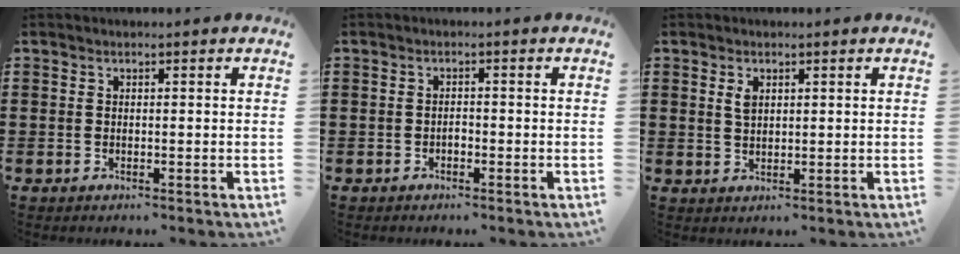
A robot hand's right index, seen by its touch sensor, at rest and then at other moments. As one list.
[{"total": 0.7, "force": [-0.3, 0.4, 0.4], "torque": [-0.010, -0.001, -0.006]}, {"total": 2.0, "force": [0.9, 1.1, 1.4], "torque": [-0.032, 0.003, 0.016]}]